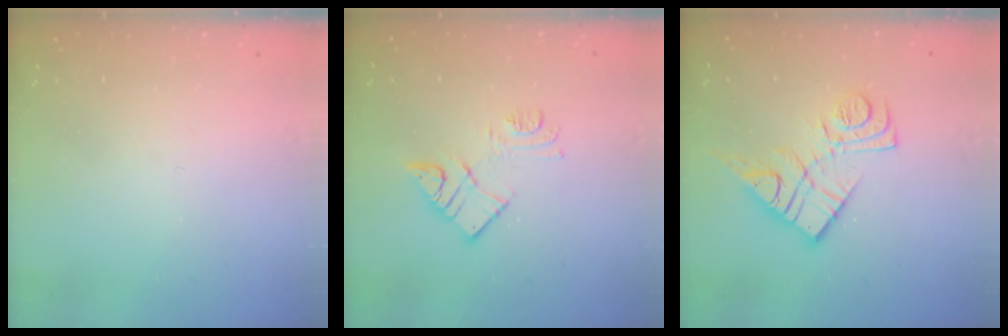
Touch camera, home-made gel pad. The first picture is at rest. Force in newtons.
{"total": 10.5, "press": 10.5, "slide": 0.7}
{"total": 13.5, "press": 13.5, "slide": 0.8}